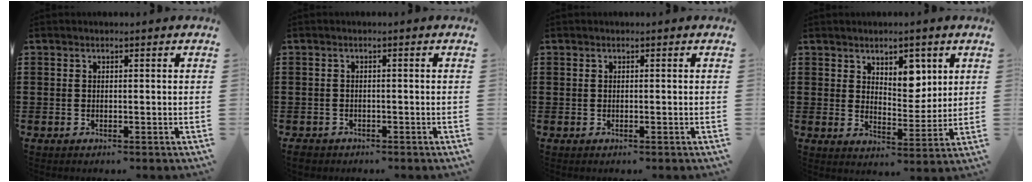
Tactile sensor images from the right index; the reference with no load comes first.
{"total": 1.3, "force": [-1.2, 0.6, 0.1], "torque": [-0.006, 0.002, -0.027]}
{"total": 0.0}
{"total": 5.7, "force": [3.5, 3.3, 3.0], "torque": [-0.047, -0.006, 0.058]}